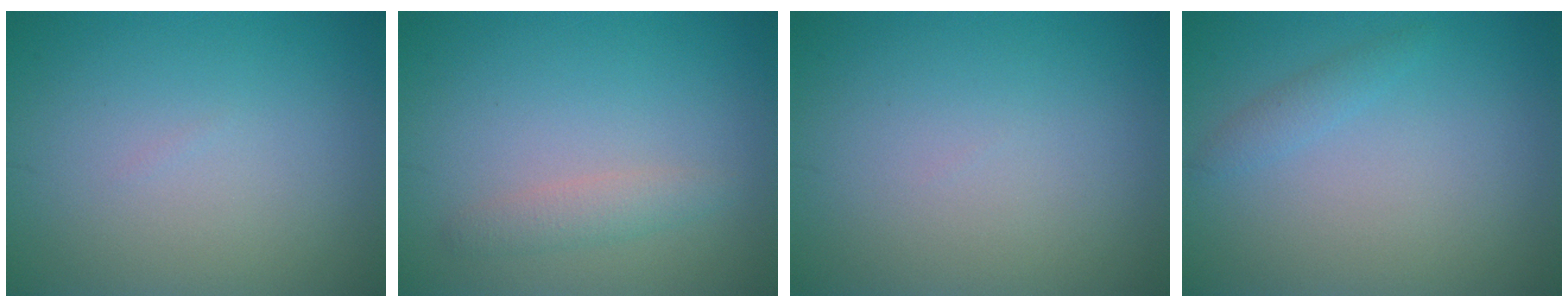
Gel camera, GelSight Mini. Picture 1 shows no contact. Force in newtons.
{"total": 1.6, "press": 1.6, "slide": 0.0}
{"total": 0.0}
{"total": 1.1, "press": 1.1, "slide": 0.1}